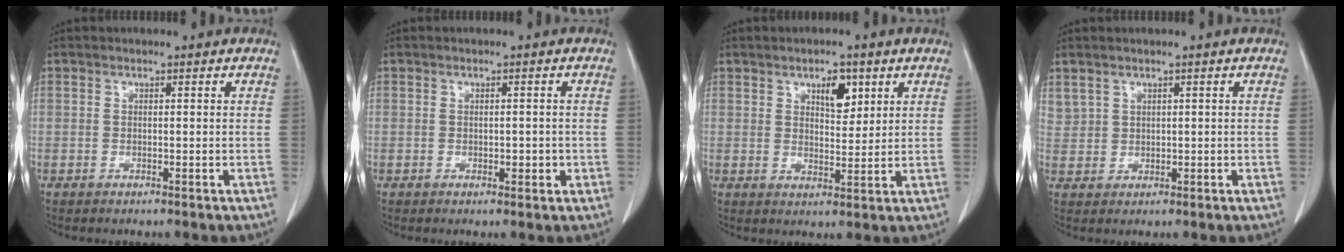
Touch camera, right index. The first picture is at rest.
{"total": 1.7, "force": [-0.2, 1.1, 1.3], "torque": [-0.016, 0.003, 0.002]}
{"total": 4.7, "force": [2.5, 2.1, 3.5], "torque": [-0.053, -0.002, 0.041]}
{"total": 2.8, "force": [1.7, 2.2, 0.5], "torque": [-0.009, 0.009, 0.043]}